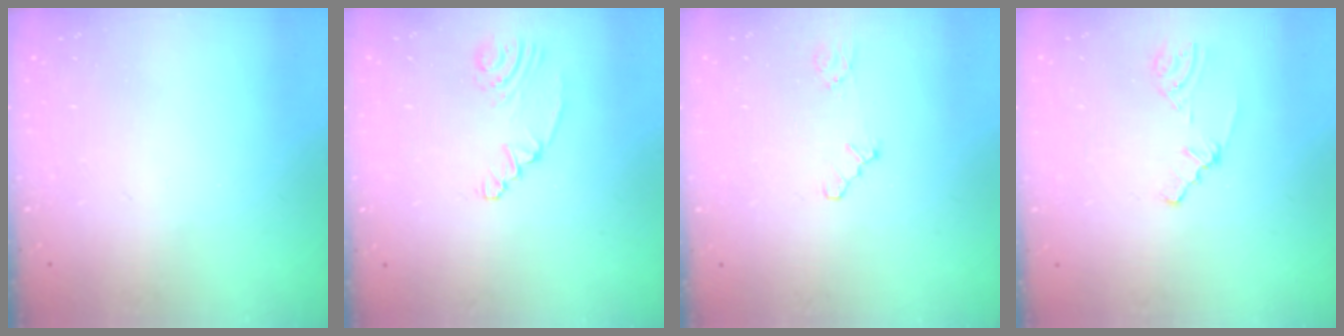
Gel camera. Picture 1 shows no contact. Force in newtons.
{"total": 2.9, "press": 2.7, "slide": 0.9}
{"total": 1.0, "press": 1.0, "slide": 0.3}
{"total": 1.5, "press": 1.5, "slide": 0.3}